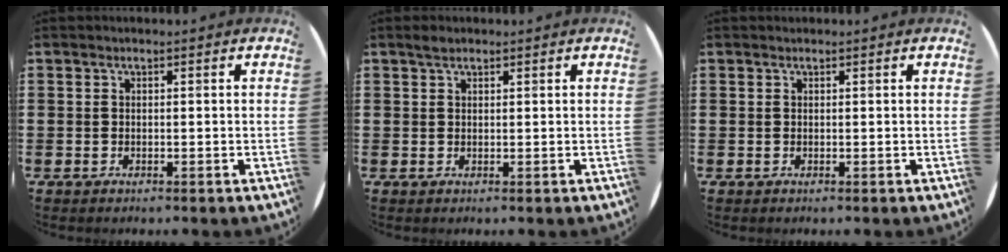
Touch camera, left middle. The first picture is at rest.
{"total": 1.2, "force": [0.9, 0.5, 0.5], "torque": [-0.010, 0.005, 0.017]}
{"total": 0.0}